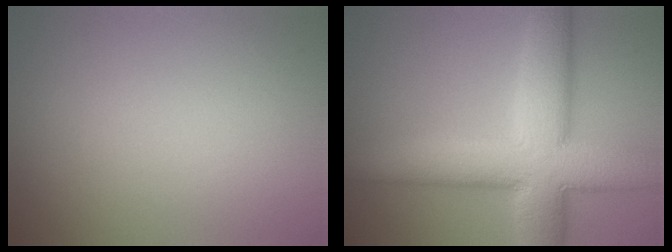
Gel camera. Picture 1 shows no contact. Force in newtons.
{"total": 10.9, "press": 10.9, "slide": 0.7}